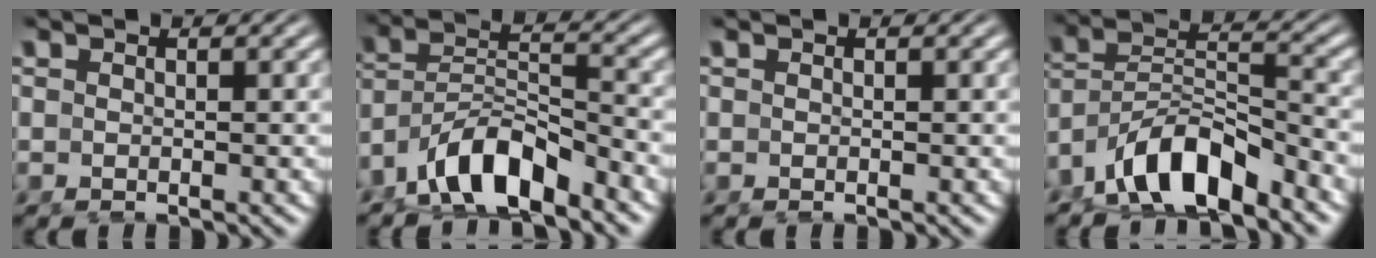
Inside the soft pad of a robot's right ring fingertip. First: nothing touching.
{"total": 7.0, "force": [-3.8, 4.0, 4.4], "torque": [-0.090, -0.029, -0.051]}
{"total": 0.0}
{"total": 7.8, "force": [-4.1, 4.6, 4.8], "torque": [-0.096, -0.031, -0.057]}